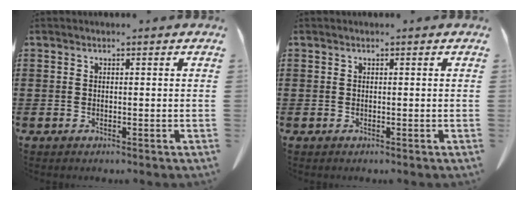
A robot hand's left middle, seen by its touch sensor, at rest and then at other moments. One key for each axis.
{"total": 0.0}